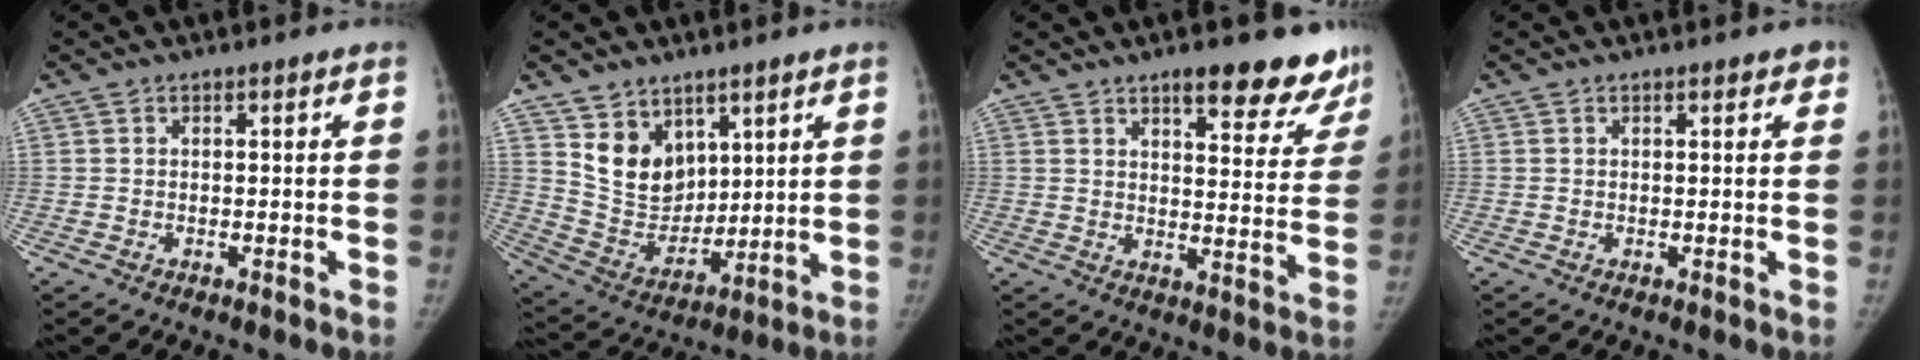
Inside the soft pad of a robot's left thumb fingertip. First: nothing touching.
{"total": 11.3, "force": [6.3, 8.1, 4.7], "torque": [-0.044, -0.052, 0.133]}
{"total": 14.6, "force": [11.1, 4.8, 8.2], "torque": [-0.050, -0.062, 0.132]}
{"total": 1.9, "force": [1.3, 0.9, 1.1], "torque": [0.001, -0.001, 0.011]}